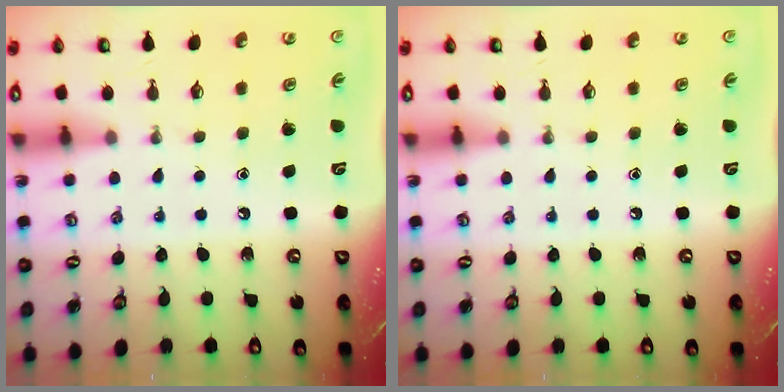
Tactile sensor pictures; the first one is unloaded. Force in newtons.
{"total": 0.0}